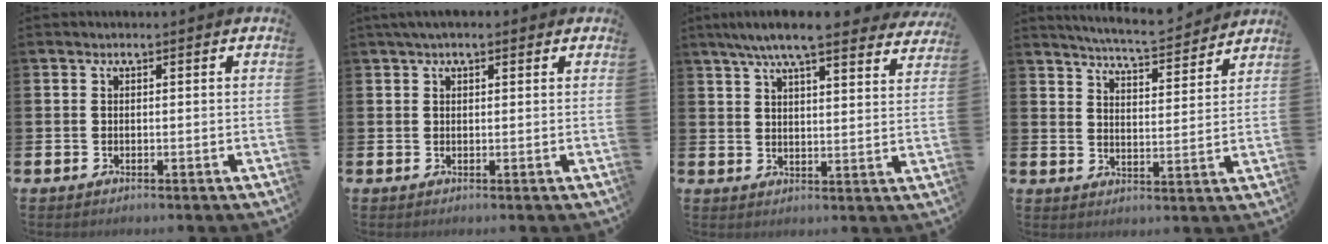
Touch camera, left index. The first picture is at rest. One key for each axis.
{"total": 2.0, "fx": 1.4, "fy": 0.8, "fz": 1.1, "tx": -0.020, "ty": 0.009, "tz": 0.024}
{"total": 7.9, "fx": 7.2, "fy": 0.9, "fz": 3.3, "tx": -0.073, "ty": -0.030, "tz": 0.127}
{"total": 6.1, "fx": 6.0, "fy": 0.0, "fz": 1.1, "tx": -0.032, "ty": -0.044, "tz": 0.103}